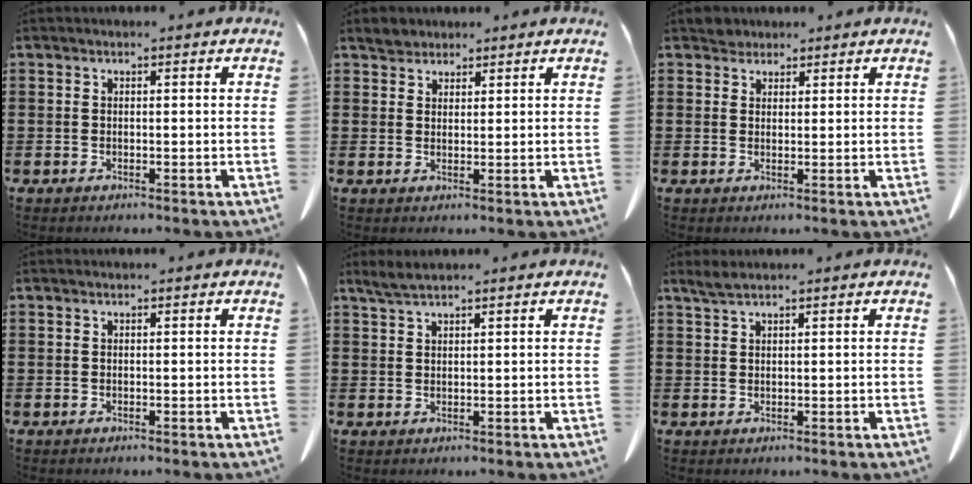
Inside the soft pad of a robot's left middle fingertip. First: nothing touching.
{"total": 2.3, "force": [2.1, 0.9, 0.3], "torque": [-0.012, 0.006, 0.042]}
{"total": 2.2, "force": [2.0, 0.9, 0.1], "torque": [0.000, 0.002, 0.038]}
{"total": 0.0}
{"total": 2.2, "force": [1.7, 0.2, 1.3], "torque": [-0.029, 0.001, 0.032]}
{"total": 1.8, "force": [1.4, 0.2, 1.1], "torque": [-0.024, 0.001, 0.026]}